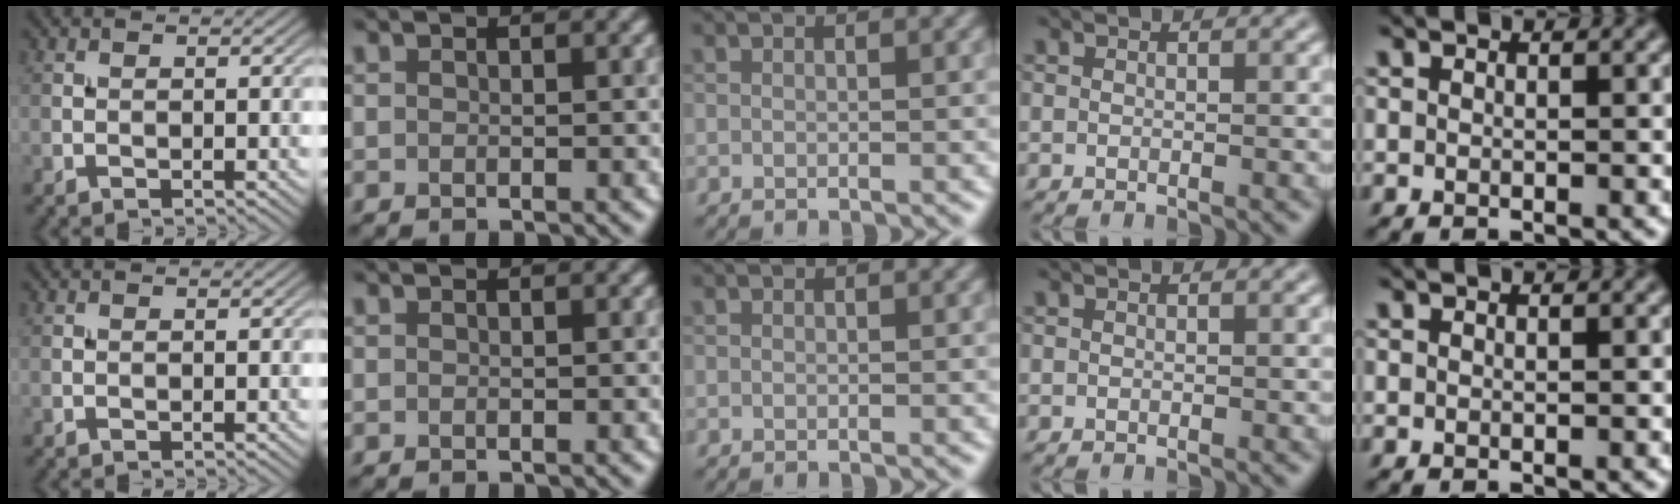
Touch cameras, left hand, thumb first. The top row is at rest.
{}